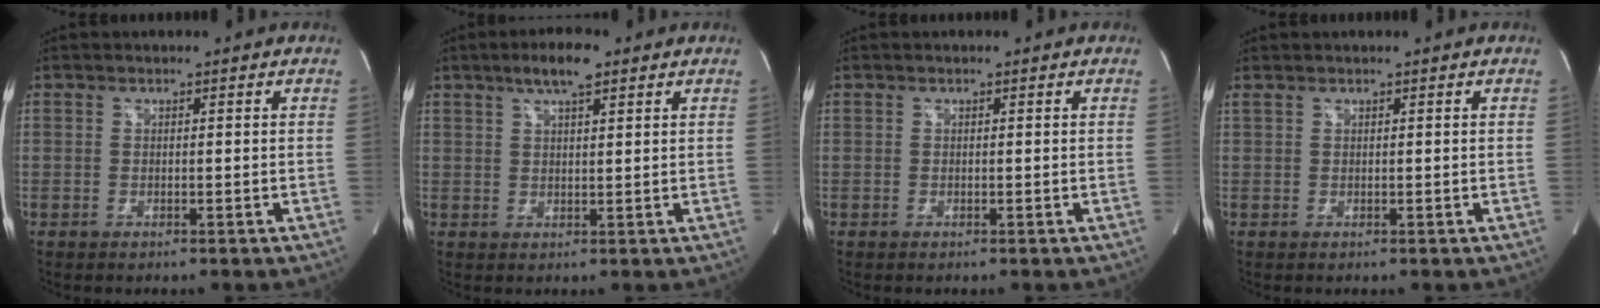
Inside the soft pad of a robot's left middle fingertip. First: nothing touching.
{"total": 5.2, "force": [3.3, 1.2, 3.8], "torque": [-0.071, 0.008, 0.055]}
{"total": 0.0}
{"total": 0.6, "force": [0.6, 0.0, 0.1], "torque": [-0.016, 0.010, 0.020]}